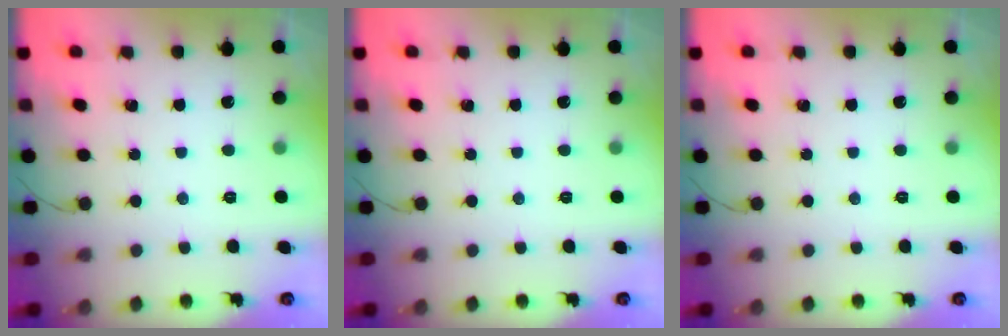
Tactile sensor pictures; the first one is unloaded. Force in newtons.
{"total": 0.0}
{"total": 0.0}